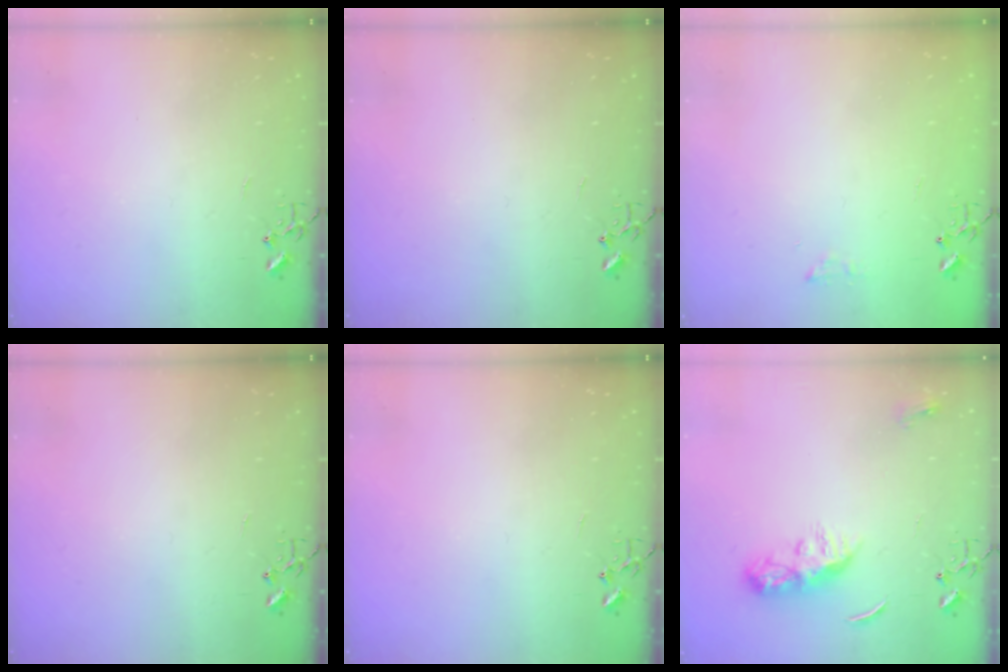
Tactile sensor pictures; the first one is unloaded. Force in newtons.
{"total": 0.0}
{"total": 6.8, "press": 6.8, "slide": 0.6}
{"total": 0.0}
{"total": 0.0}
{"total": 8.7, "press": 8.7, "slide": 0.4}